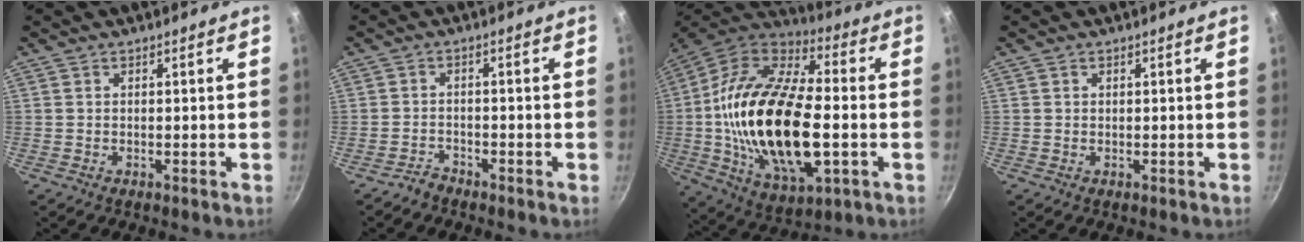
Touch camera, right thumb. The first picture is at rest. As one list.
[{"total": 1.9, "force": [-1.8, 0.5, 0.0], "torque": [0.004, 0.023, -0.036]}, {"total": 28.9, "force": [-2.5, 14.3, 25.0], "torque": [-0.475, 0.019, -0.049]}, {"total": 0.0}]